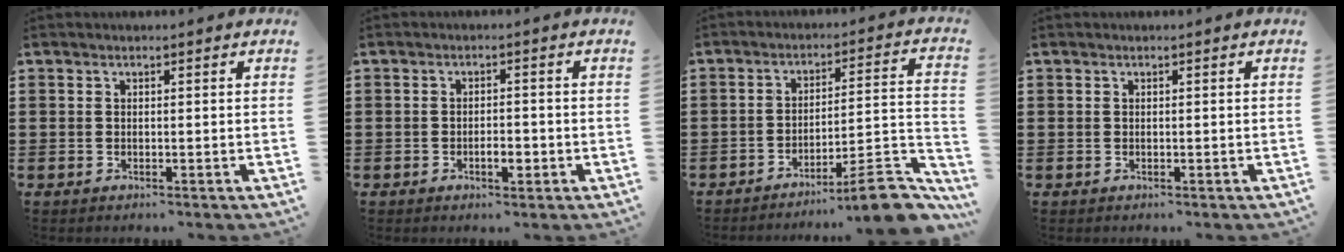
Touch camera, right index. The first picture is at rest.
{"total": 2.8, "force": [-1.0, 1.1, 2.3], "torque": [-0.043, 0.003, -0.017]}
{"total": 9.4, "force": [-7.5, 0.6, 5.6], "torque": [-0.078, 0.014, -0.140]}
{"total": 0.5, "force": [0.0, 0.5, 0.1], "torque": [-0.002, 0.004, 0.000]}